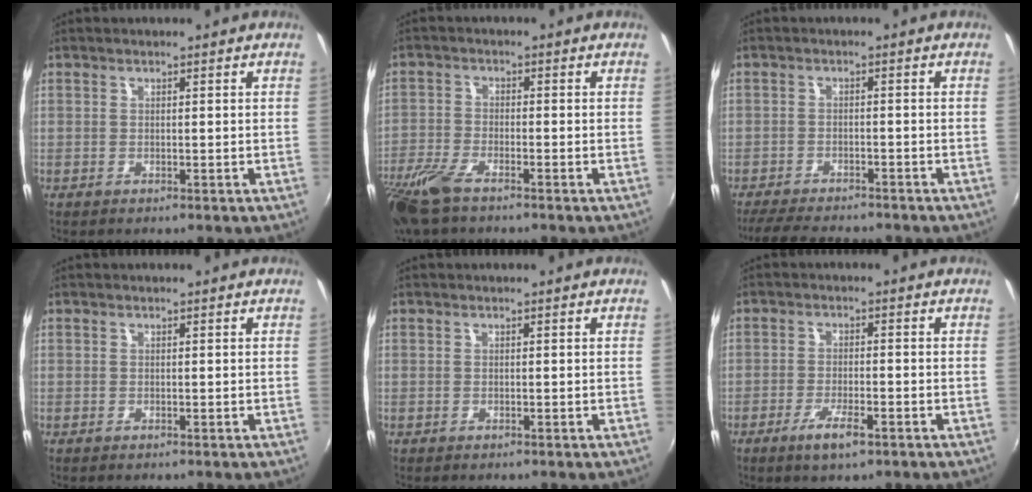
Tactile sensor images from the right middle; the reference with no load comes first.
{"total": 8.7, "force": [-6.3, 2.6, 5.4], "torque": [-0.141, -0.026, -0.129]}
{"total": 9.2, "force": [-8.3, 2.1, 3.5], "torque": [-0.093, -0.013, -0.132]}
{"total": 0.0}
{"total": 0.0}
{"total": 5.1, "force": [-3.0, 1.2, 3.9], "torque": [-0.087, -0.010, -0.055]}